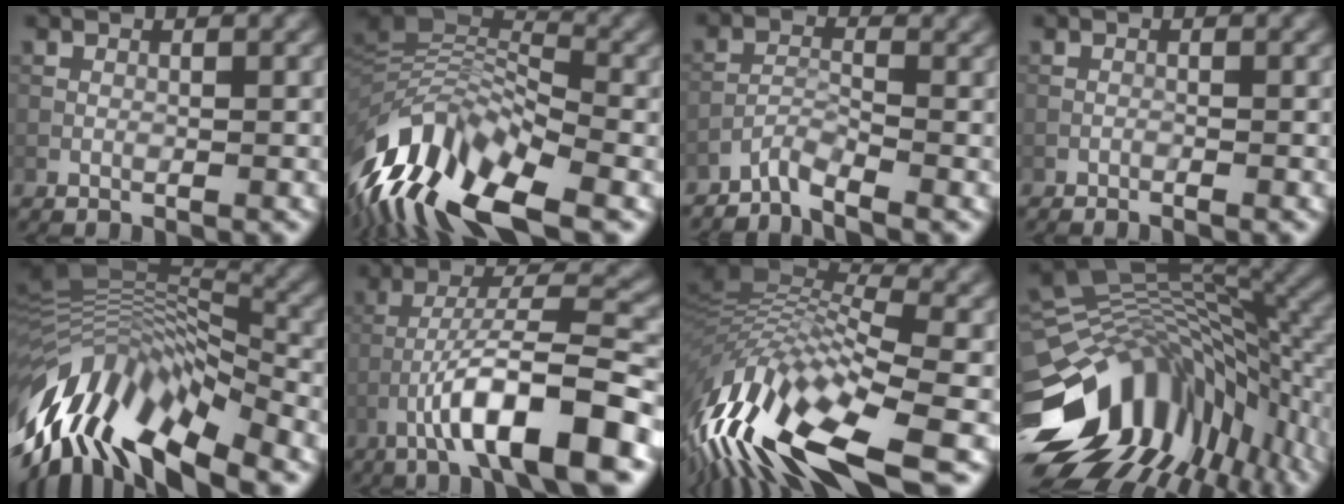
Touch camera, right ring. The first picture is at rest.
{"total": 13.1, "force": [-6.6, 5.2, 10.1], "torque": [-0.200, 0.014, -0.125]}
{"total": 2.2, "force": [-2.0, 0.2, 0.8], "torque": [-0.019, 0.000, -0.049]}
{"total": 0.6, "force": [-0.6, -0.1, 0.1], "torque": [-0.009, 0.001, -0.014]}
{"total": 14.8, "force": [-5.2, 6.3, 12.3], "torque": [-0.233, 0.001, -0.091]}
{"total": 10.8, "force": [-5.2, 2.2, 9.2], "torque": [-0.153, 0.018, -0.087]}
{"total": 14.7, "force": [-5.0, 5.3, 12.7], "torque": [-0.257, 0.011, -0.082]}
{"total": 15.4, "force": [-5.0, 9.4, 11.1], "torque": [-0.205, 0.004, -0.093]}